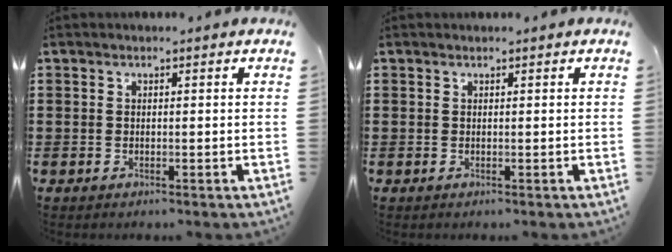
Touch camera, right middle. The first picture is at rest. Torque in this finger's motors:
{"motor_torque": [0.05, -0.45, 0.02, 0.00]}